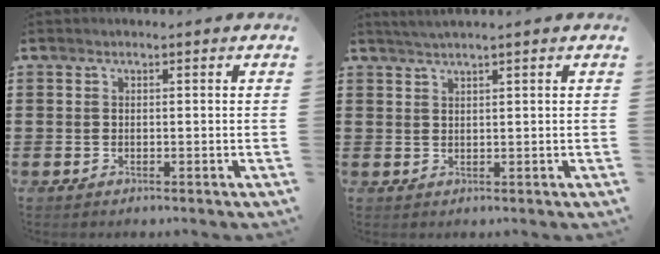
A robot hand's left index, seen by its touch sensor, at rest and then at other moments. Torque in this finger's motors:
{"motor_torque": [0.19, 0.09, 0.00, 0.04]}